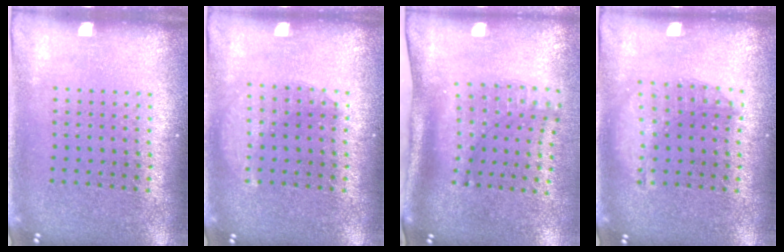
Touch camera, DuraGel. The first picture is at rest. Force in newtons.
{"total": 1.8, "press": 1.8, "slide": 0.2}
{"total": 2.1, "press": 1.5, "slide": 1.5}
{"total": 1.5, "press": 1.5, "slide": 0.5}